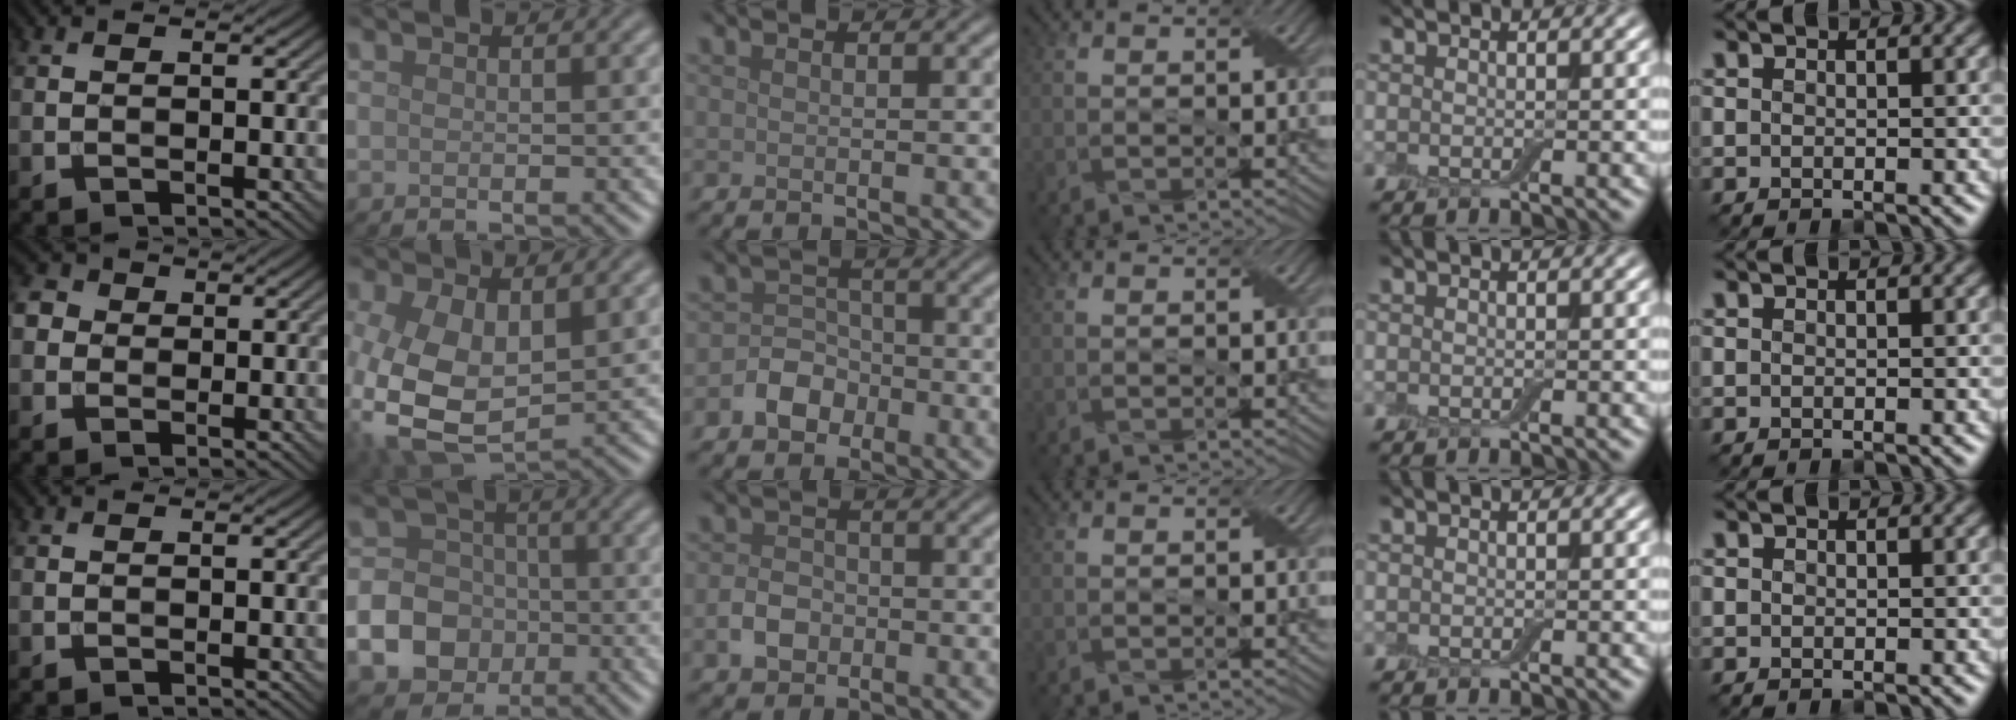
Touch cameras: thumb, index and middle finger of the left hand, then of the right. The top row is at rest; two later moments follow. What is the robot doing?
{"motion": "fold", "object": "aluminum foil"}